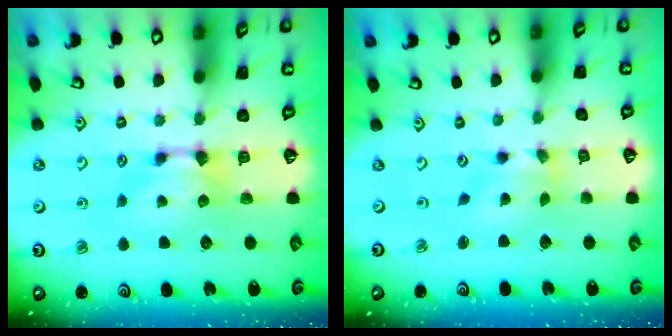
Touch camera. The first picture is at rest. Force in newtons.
{"total": 1.9, "press": 1.3, "slide": 1.4}